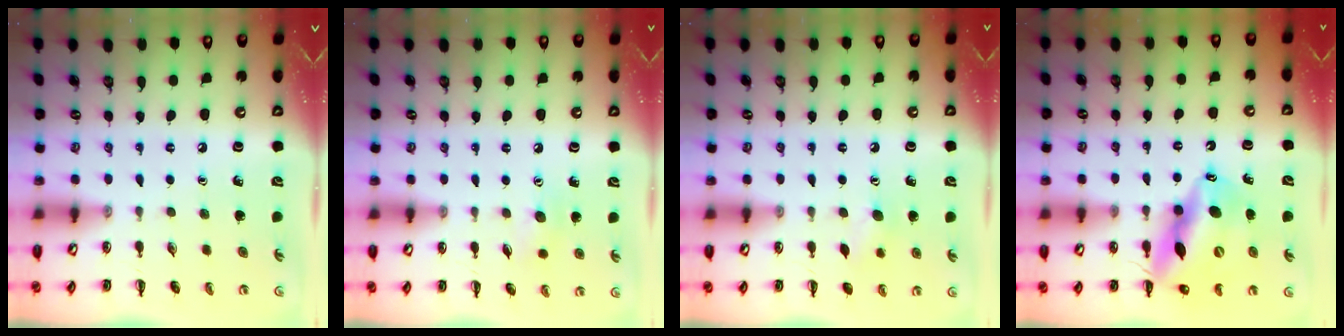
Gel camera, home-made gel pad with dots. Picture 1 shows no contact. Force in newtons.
{"total": 6.5, "press": 6.3, "slide": 1.6}
{"total": 6.8, "press": 6.6, "slide": 1.7}
{"total": 16.0, "press": 15.3, "slide": 4.7}